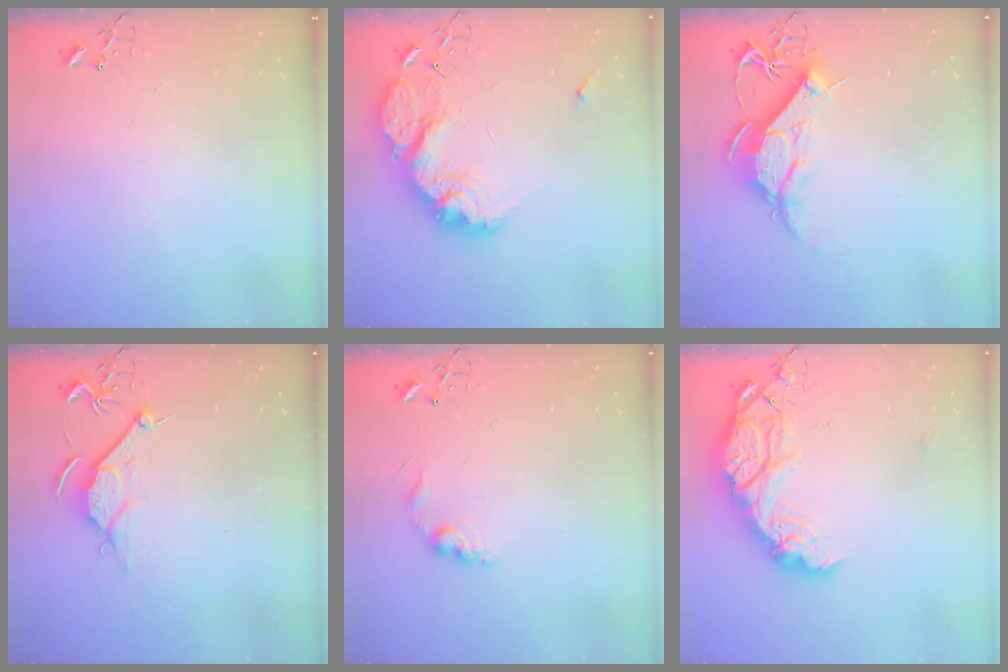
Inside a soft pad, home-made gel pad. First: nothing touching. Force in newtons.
{"total": 19.6, "press": 19.6, "slide": 1.3}
{"total": 12.5, "press": 12.4, "slide": 1.3}
{"total": 8.4, "press": 8.3, "slide": 1.0}
{"total": 8.6, "press": 8.6, "slide": 0.4}
{"total": 19.2, "press": 19.1, "slide": 1.5}